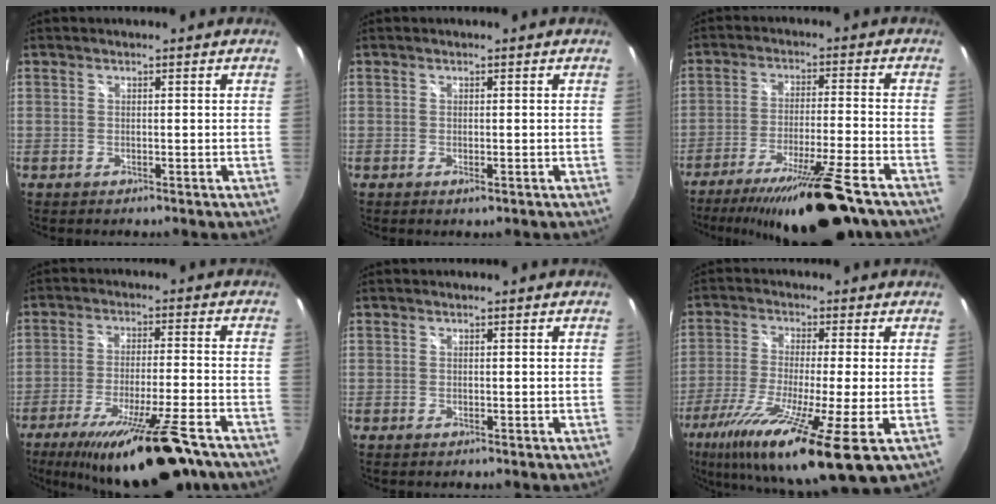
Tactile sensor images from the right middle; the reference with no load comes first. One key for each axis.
{"total": 1.1, "fx": -0.4, "fy": 0.3, "fz": 1.0, "tx": -0.017, "ty": -0.001, "tz": -0.005}
{"total": 18.5, "fx": -14.4, "fy": 1.0, "fz": 11.6, "tx": -0.211, "ty": -0.033, "tz": -0.227}
{"total": 19.7, "fx": -14.7, "fy": 2.5, "fz": 12.8, "tx": -0.226, "ty": -0.048, "tz": -0.228}
{"total": 0.0}
{"total": 18.0, "fx": -8.1, "fy": 1.5, "fz": 15.9, "tx": -0.312, "ty": -0.065, "tz": -0.146}